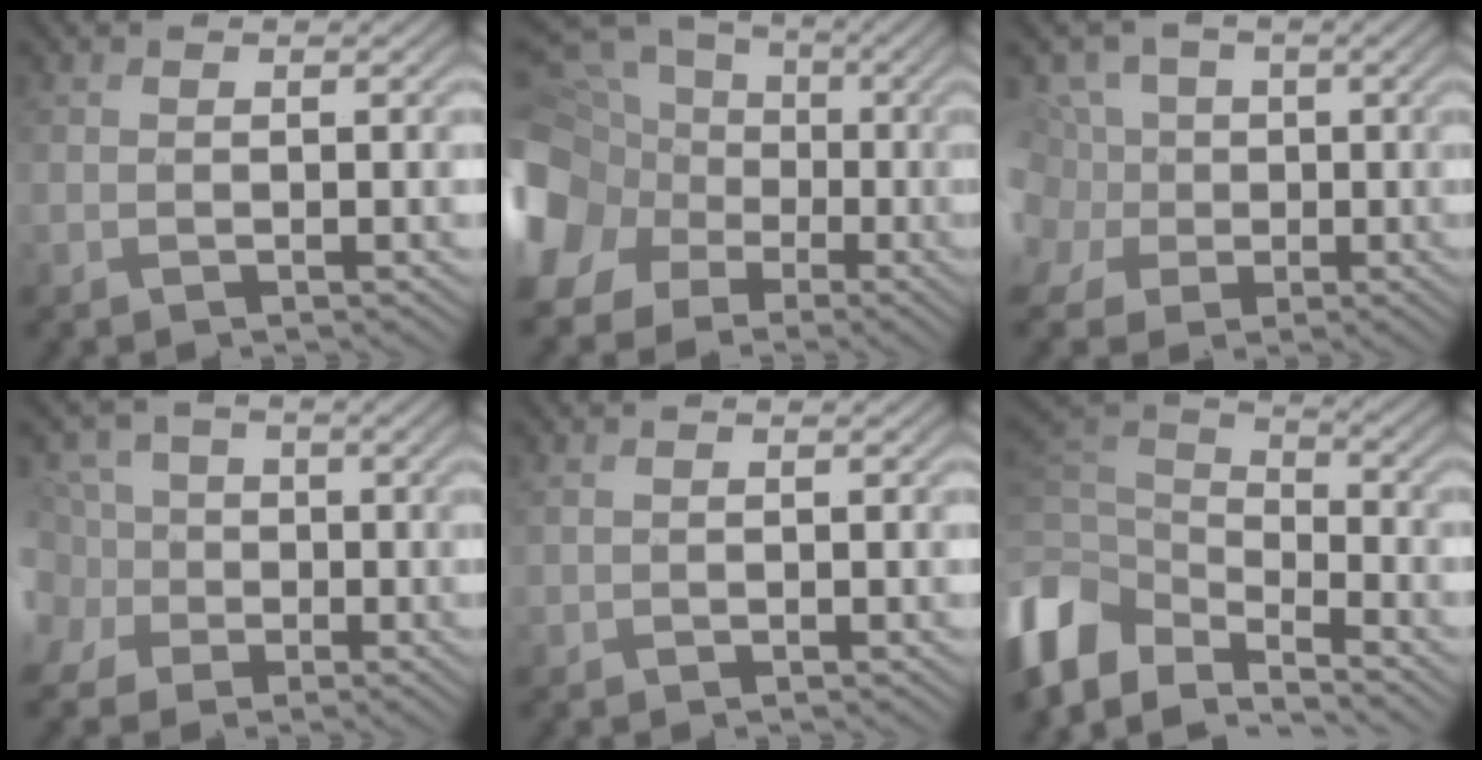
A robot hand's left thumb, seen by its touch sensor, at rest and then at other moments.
{"total": 18.6, "force": [-1.5, 16.9, 7.8], "torque": [-0.252, -0.011, -0.063]}
{"total": 9.3, "force": [0.0, 8.2, 4.5], "torque": [-0.142, 0.014, -0.032]}
{"total": 6.8, "force": [-0.2, 6.4, 2.4], "torque": [-0.077, 0.015, -0.039]}
{"total": 0.7, "force": [0.6, 0.3, 0.3], "torque": [-0.013, 0.000, 0.015]}
{"total": 10.3, "force": [-5.6, 6.5, 5.7], "torque": [-0.172, -0.009, -0.114]}